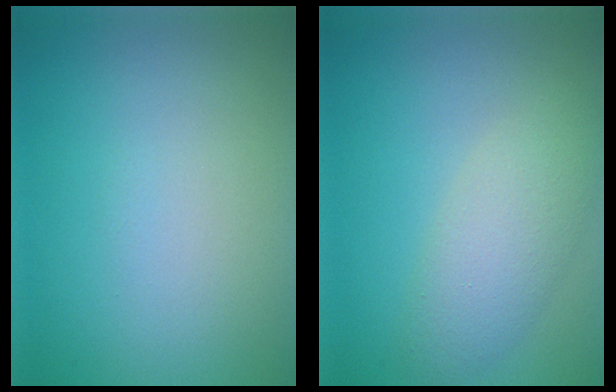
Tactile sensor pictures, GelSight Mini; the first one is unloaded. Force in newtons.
{"total": 3.9, "press": 3.9, "slide": 0.2}